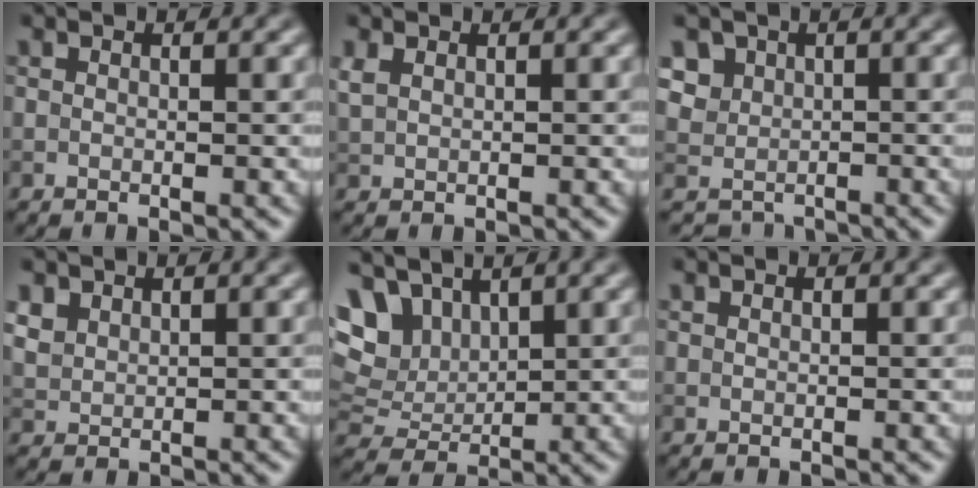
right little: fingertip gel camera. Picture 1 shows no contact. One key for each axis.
{"total": 1.1, "fx": 0.6, "fy": 0.6, "fz": 0.7, "tx": -0.020, "ty": 0.001, "tz": 0.016}
{"total": 3.3, "fx": 0.6, "fy": 3.3, "fz": 0.4, "tx": -0.014, "ty": 0.002, "tz": 0.003}
{"total": 1.6, "fx": 1.0, "fy": 1.2, "fz": 0.4, "tx": -0.013, "ty": 0.001, "tz": 0.025}
{"total": 7.1, "fx": 3.6, "fy": 4.7, "fz": 3.9, "tx": -0.096, "ty": 0.013, "tz": 0.074}
{"total": 0.0}